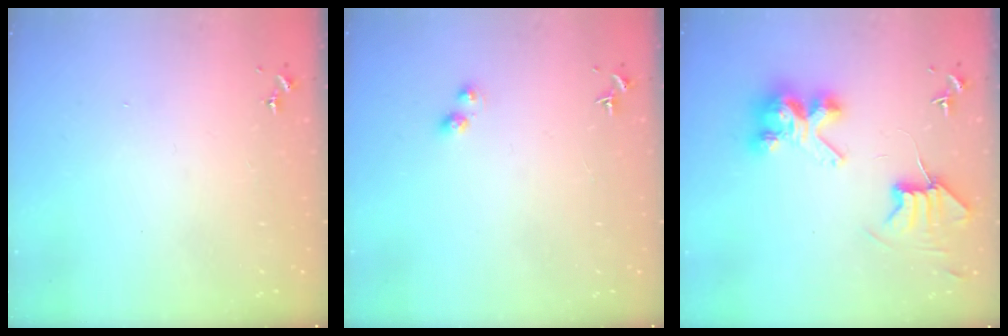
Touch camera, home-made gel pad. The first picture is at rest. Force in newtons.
{"total": 3.1, "press": 3.1, "slide": 0.5}
{"total": 9.5, "press": 9.5, "slide": 0.6}